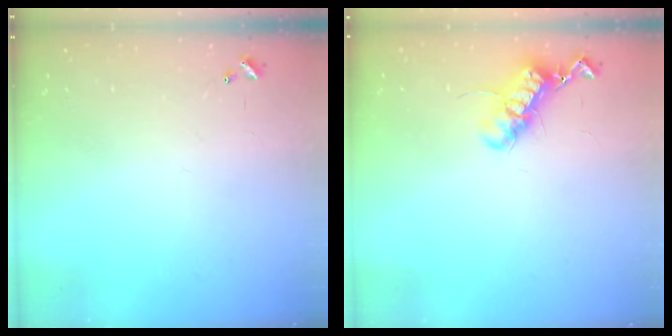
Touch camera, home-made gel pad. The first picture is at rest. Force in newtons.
{"total": 12.2, "press": 12.2, "slide": 0.9}